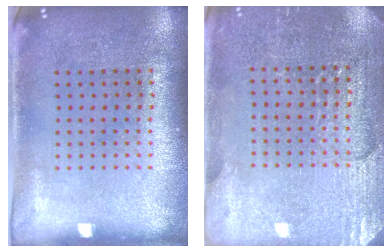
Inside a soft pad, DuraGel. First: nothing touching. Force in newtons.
{"total": 2.9, "press": 2.8, "slide": 0.3}